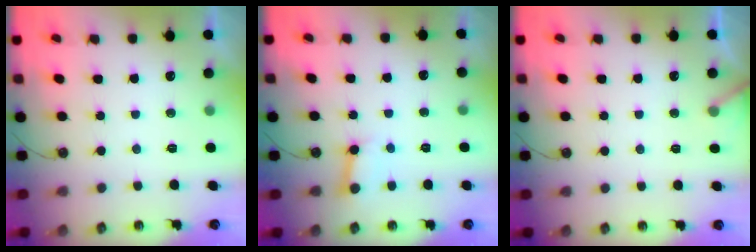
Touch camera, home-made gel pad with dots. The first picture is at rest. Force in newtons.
{"total": 3.0, "press": 3.0, "slide": 0.1}
{"total": 5.1, "press": 5.0, "slide": 0.2}